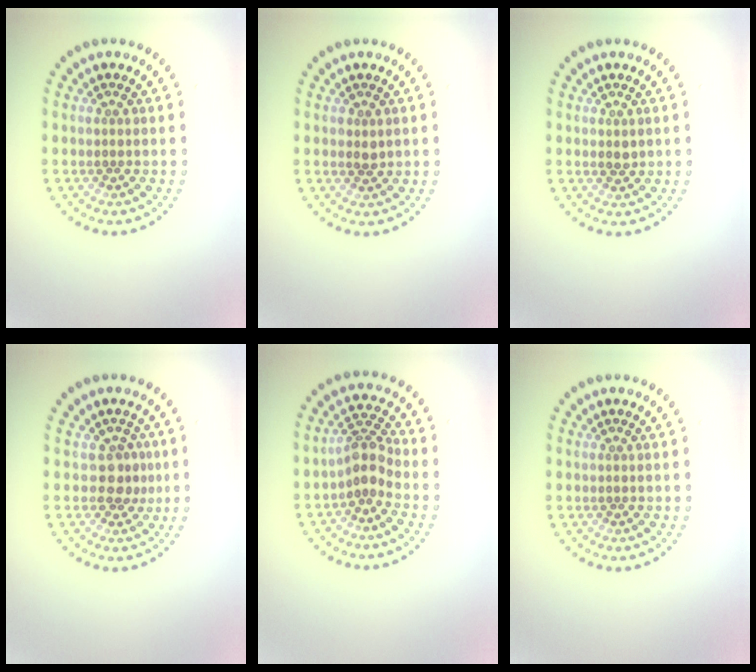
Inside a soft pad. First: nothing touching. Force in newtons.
{"total": 0.9, "press": 0.9, "slide": 0.2}
{"total": 0.8, "press": 0.8, "slide": 0.2}
{"total": 2.0, "press": 1.7, "slide": 1.1}
{"total": 2.6, "press": 2.1, "slide": 1.6}
{"total": 0.0}